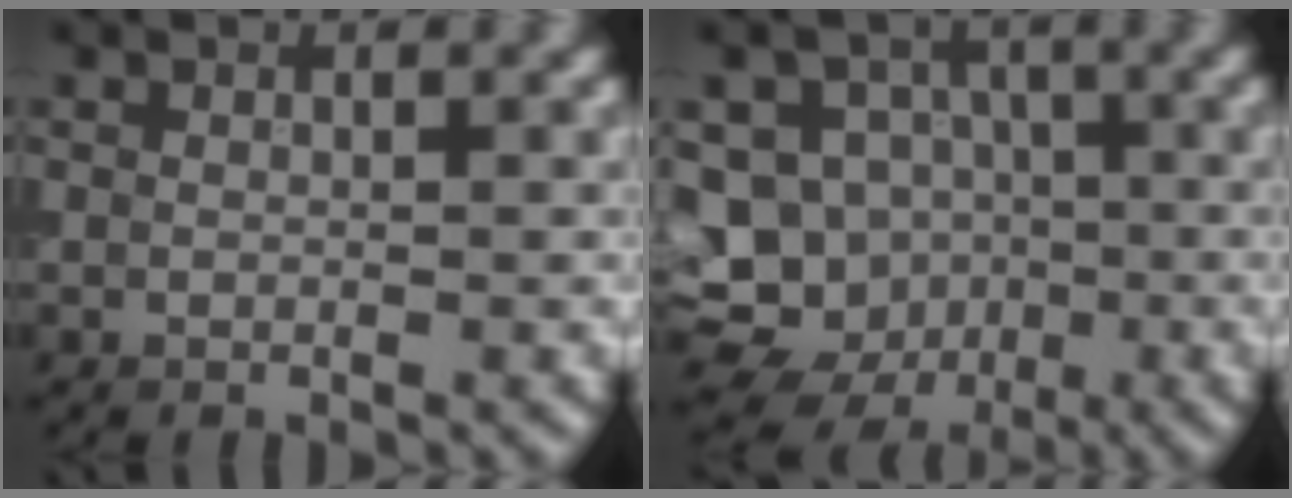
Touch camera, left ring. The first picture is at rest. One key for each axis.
{"total": 13.8, "fx": -5.1, "fy": 12.3, "fz": 3.6, "tx": -0.078, "ty": -0.009, "tz": -0.077}